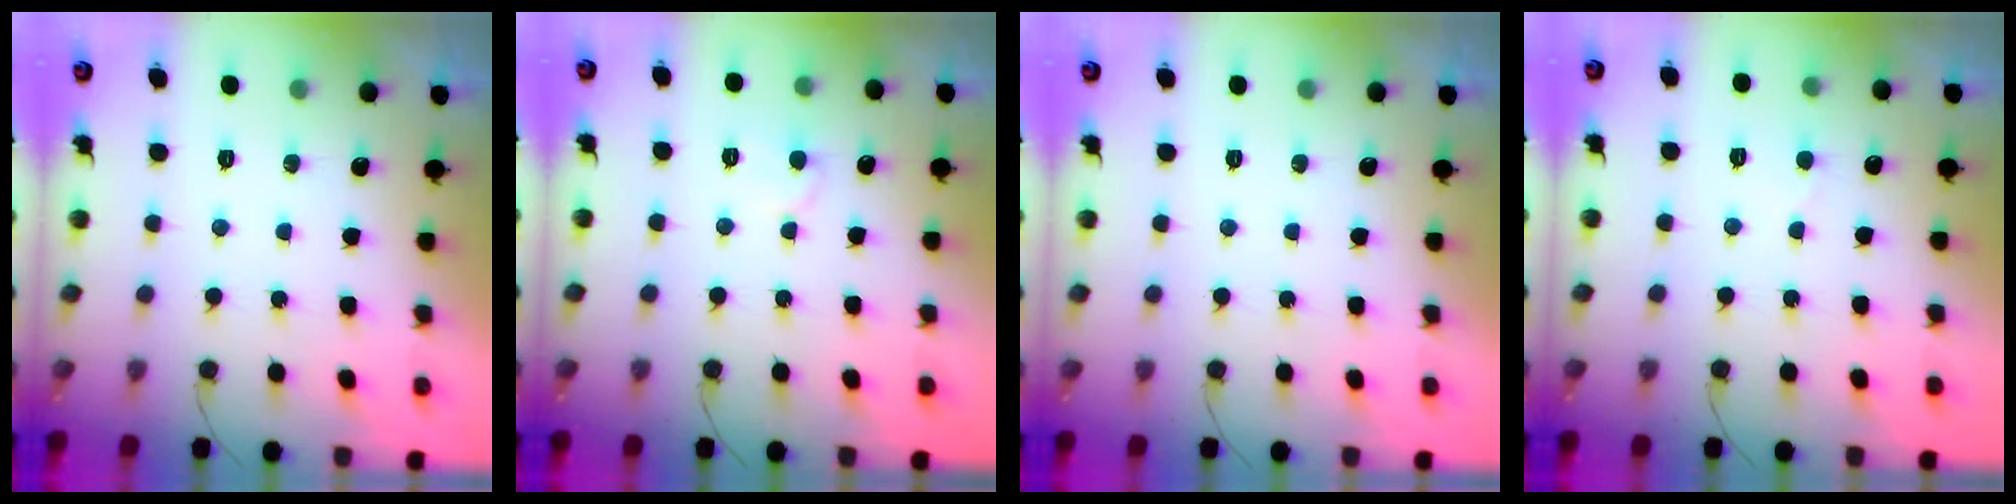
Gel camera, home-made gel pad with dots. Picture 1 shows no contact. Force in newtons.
{"total": 5.5, "press": 5.5, "slide": 0.5}
{"total": 0.0}
{"total": 2.8, "press": 2.8, "slide": 0.2}